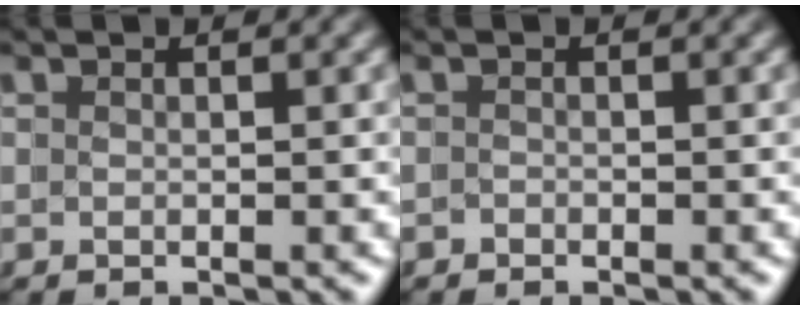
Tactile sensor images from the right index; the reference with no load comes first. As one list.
[{"total": 0.8, "force": [-0.6, -0.1, -0.5], "torque": [0.008, -0.002, -0.012]}]